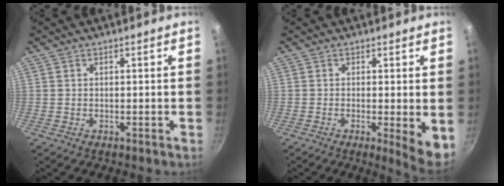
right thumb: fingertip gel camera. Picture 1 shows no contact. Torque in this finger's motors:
{"motor_torque": [-0.21, 0.44, -0.08, 0.07, 0.05]}